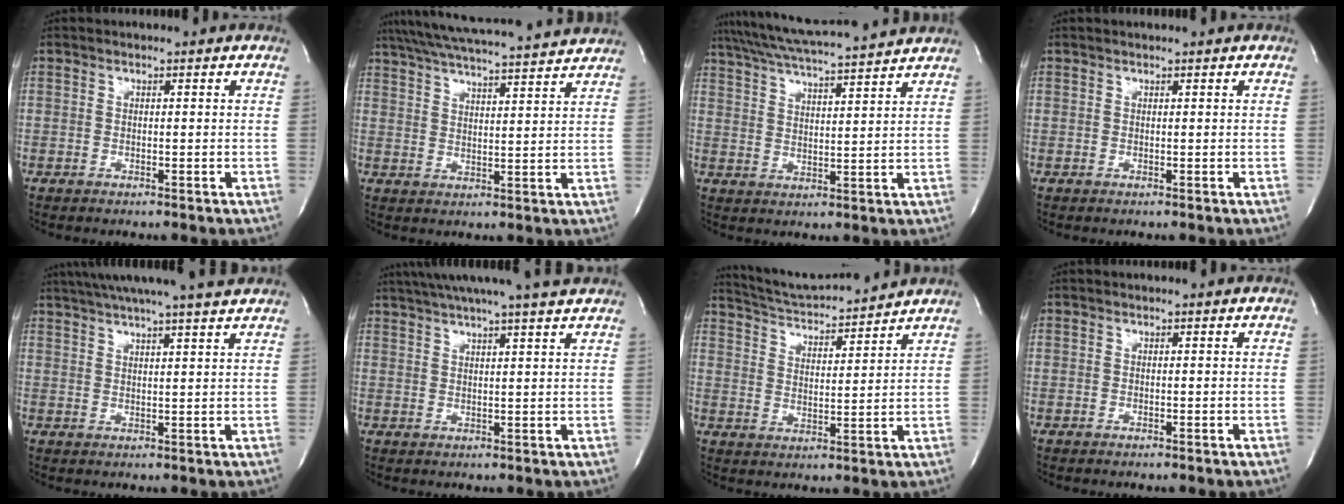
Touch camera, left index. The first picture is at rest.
{"total": 18.9, "force": [17.3, 0.5, 7.7], "torque": [-0.139, 0.015, 0.237]}
{"total": 15.0, "force": [13.5, -0.2, 6.6], "torque": [-0.126, 0.015, 0.198]}
{"total": 0.6, "force": [-0.6, -0.1, 0.1], "torque": [0.000, 0.003, -0.006]}
{"total": 14.4, "force": [12.6, -0.6, 6.9], "torque": [-0.121, 0.006, 0.169]}
{"total": 12.8, "force": [11.0, -1.1, 6.4], "torque": [-0.112, 0.005, 0.146]}
{"total": 11.1, "force": [10.6, 0.3, 3.2], "torque": [-0.062, 0.007, 0.171]}
{"total": 0.0}